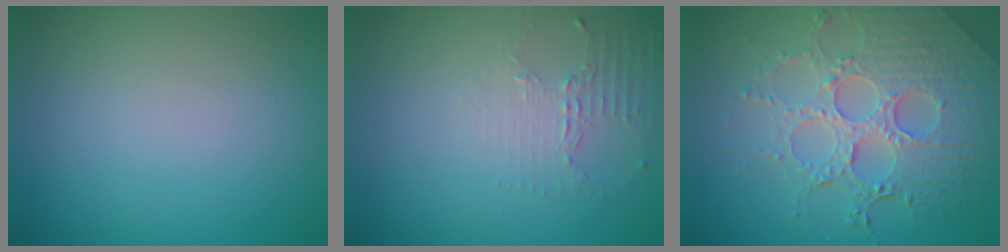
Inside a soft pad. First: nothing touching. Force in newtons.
{"total": 2.0, "press": 1.5, "slide": 1.4}
{"total": 7.4, "press": 5.5, "slide": 4.9}